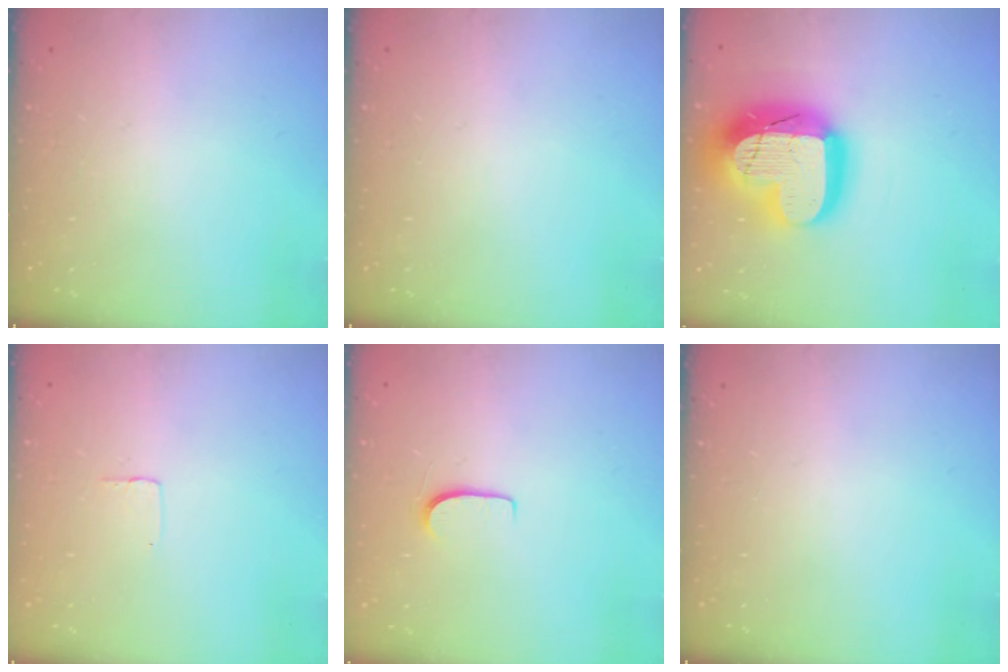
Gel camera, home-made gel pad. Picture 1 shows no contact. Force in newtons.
{"total": 0.0}
{"total": 26.0, "press": 25.9, "slide": 2.1}
{"total": 2.5, "press": 2.5, "slide": 0.1}
{"total": 5.8, "press": 5.8, "slide": 0.4}
{"total": 0.0}